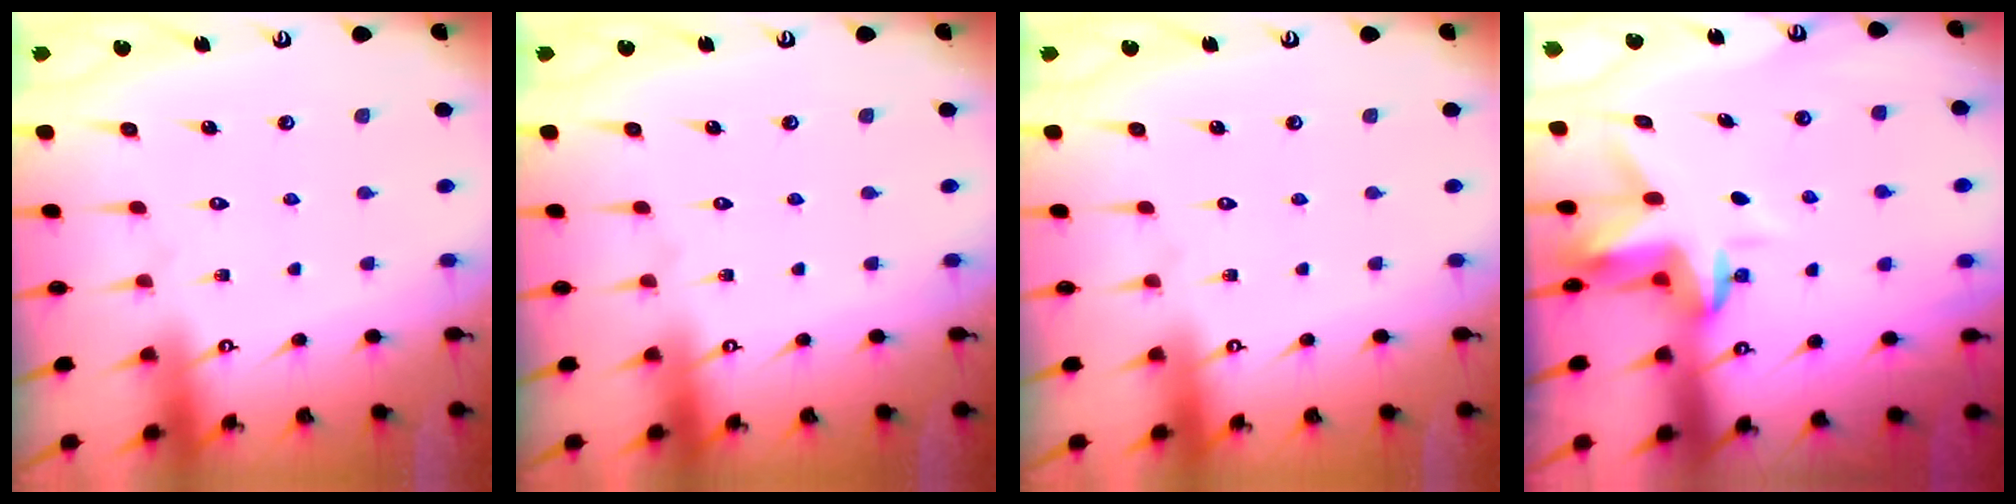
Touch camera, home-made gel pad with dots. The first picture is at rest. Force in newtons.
{"total": 0.0}
{"total": 0.0}
{"total": 3.2, "press": 3.2, "slide": 0.4}